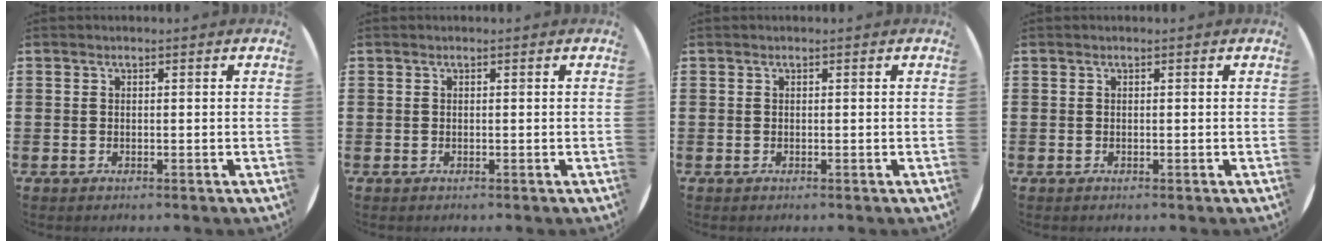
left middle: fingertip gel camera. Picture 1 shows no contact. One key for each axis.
{"total": 0.0}
{"total": 0.0}
{"total": 0.0}